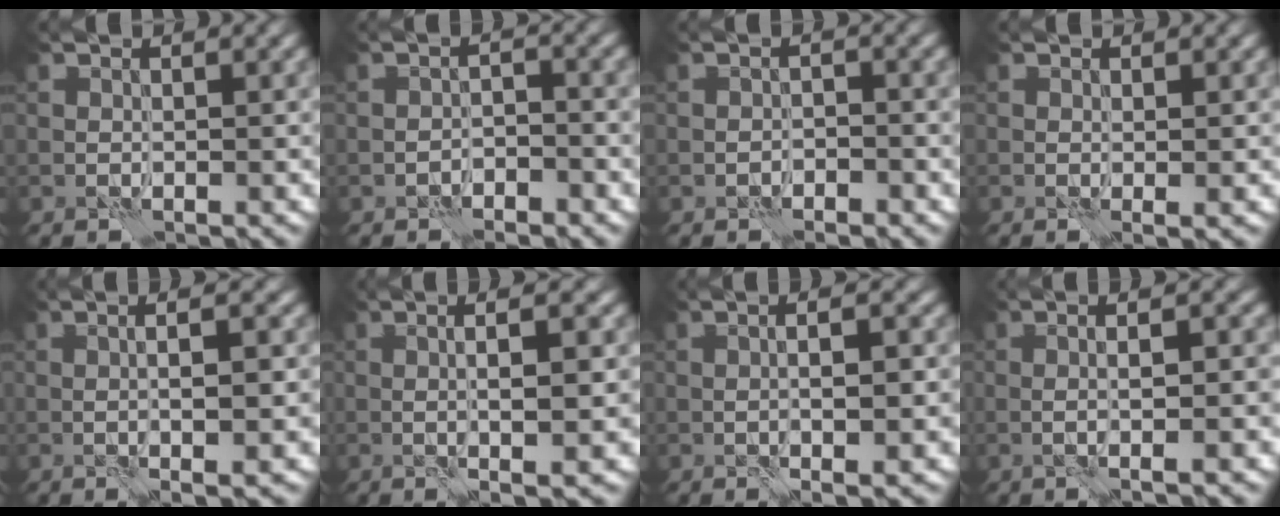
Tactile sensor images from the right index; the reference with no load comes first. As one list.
[{"total": 2.0, "force": [-1.4, 0.6, 1.3], "torque": [-0.018, 0.008, -0.028]}, {"total": 1.4, "force": [-0.9, 0.5, 0.9], "torque": [-0.012, 0.005, -0.018]}, {"total": 1.0, "force": [0.0, 0.1, 1.0], "torque": [-0.014, -0.002, -0.002]}, {"total": 5.9, "force": [-0.2, 1.7, 5.7], "torque": [-0.064, 0.008, -0.008]}, {"total": 6.7, "force": [0.0, 1.6, 6.5], "torque": [-0.084, 0.010, 0.001]}, {"total": 5.5, "force": [-0.3, 1.7, 5.2], "torque": [-0.048, 0.006, -0.010]}, {"total": 6.4, "force": [0.1, 1.9, 6.1], "torque": [-0.068, 0.016, -0.010]}]